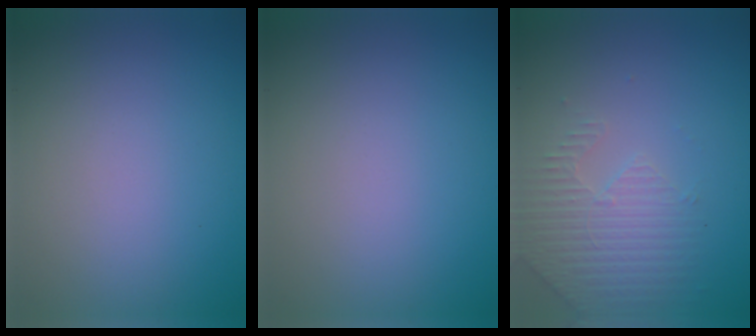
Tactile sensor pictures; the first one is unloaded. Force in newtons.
{"total": 0.0}
{"total": 3.5, "press": 3.4, "slide": 0.9}